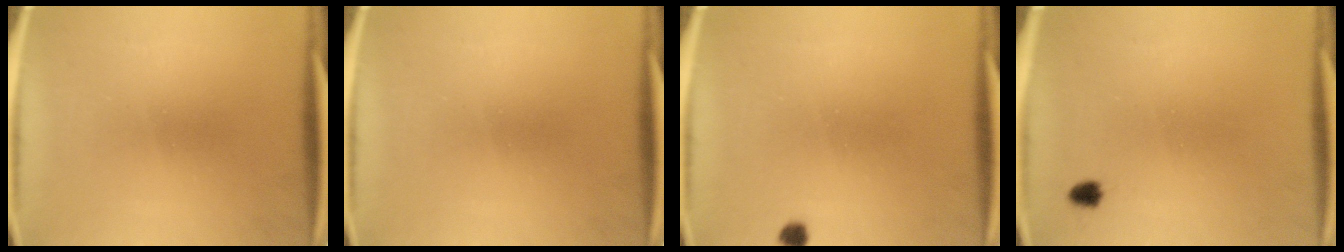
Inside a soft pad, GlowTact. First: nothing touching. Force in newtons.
{"total": 0.0}
{"total": 1.4}
{"total": 1.5}